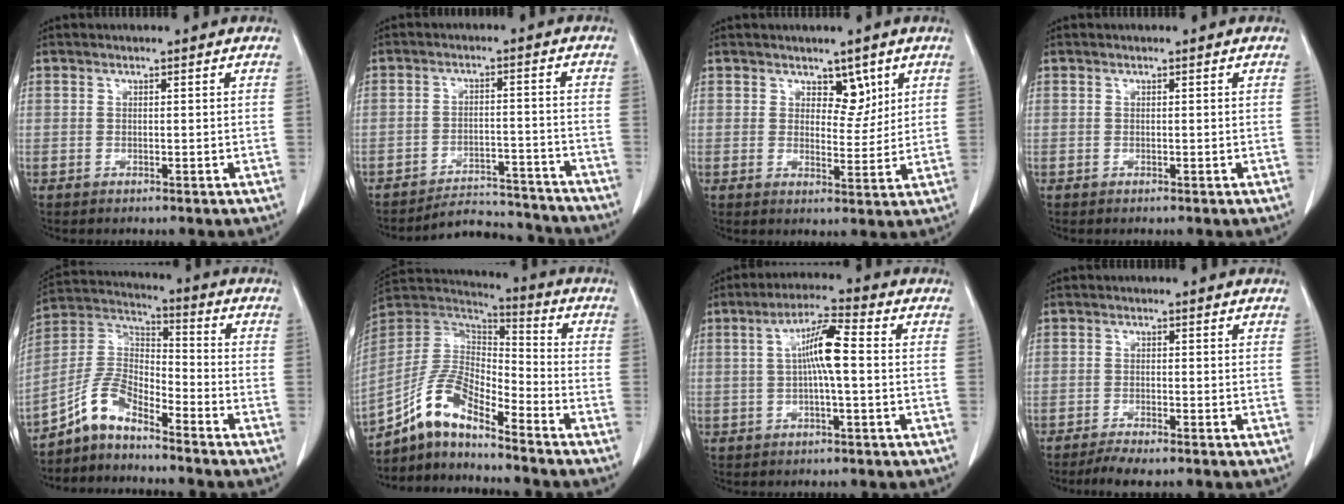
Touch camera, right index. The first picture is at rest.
{"total": 10.5, "force": [-10.3, 1.7, 0.2], "torque": [0.009, 0.022, -0.141]}
{"total": 4.1, "force": [2.5, 2.3, 2.4], "torque": [-0.024, -0.005, 0.038]}
{"total": 0.0}
{"total": 8.3, "force": [-6.7, 2.7, 4.1], "torque": [-0.094, 0.025, -0.135]}
{"total": 11.6, "force": [-9.1, 2.9, 6.7], "torque": [-0.145, 0.025, -0.174]}
{"total": 6.9, "force": [0.3, 0.6, 6.9], "torque": [-0.130, 0.015, 0.001]}
{"total": 4.0, "force": [-3.3, 0.4, 2.2], "torque": [-0.037, -0.007, -0.053]}